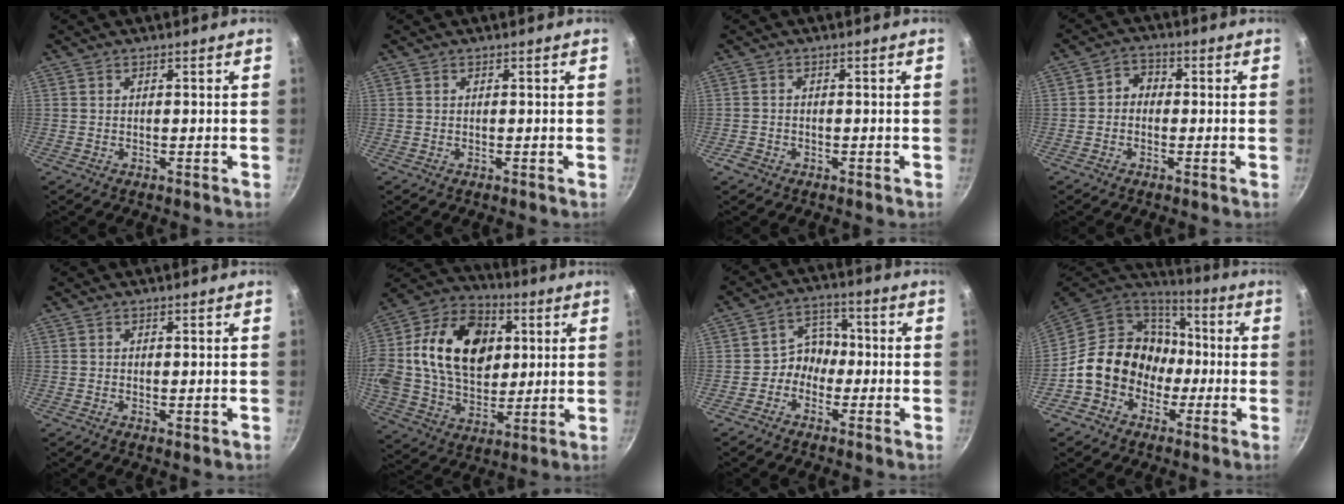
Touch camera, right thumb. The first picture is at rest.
{"total": 0.0}
{"total": 2.0, "force": [-1.3, 1.4, 0.7], "torque": [-0.015, 0.013, -0.021]}
{"total": 3.4, "force": [-0.4, 2.9, 1.7], "torque": [-0.011, 0.013, -0.019]}
{"total": 0.6, "force": [0.1, 0.3, 0.5], "torque": [-0.008, -0.005, 0.001]}
{"total": 26.9, "force": [5.2, 18.8, 18.5], "torque": [-0.321, 0.019, 0.084]}
{"total": 5.6, "force": [-1.5, 4.8, 2.5], "torque": [0.004, 0.028, -0.037]}
{"total": 17.7, "force": [-3.0, 15.0, 8.9], "torque": [-0.100, 0.060, -0.055]}